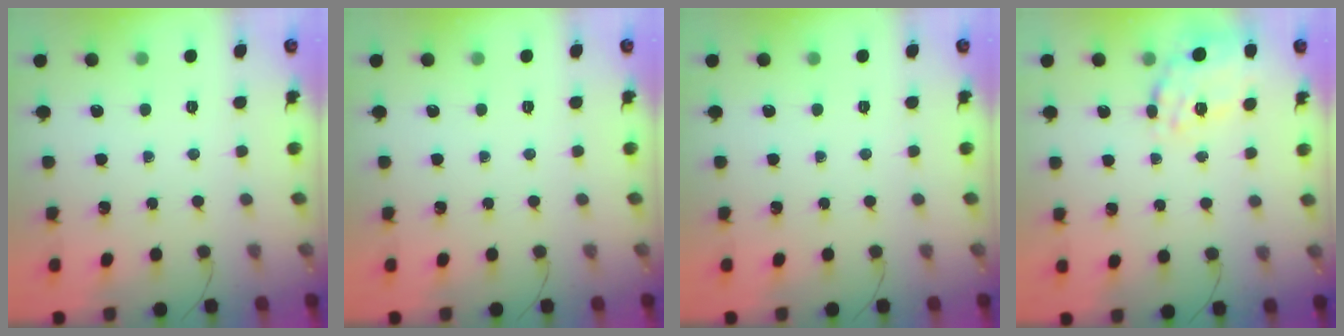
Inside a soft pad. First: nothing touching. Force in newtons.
{"total": 0.0}
{"total": 0.0}
{"total": 17.9, "press": 17.6, "slide": 3.4}